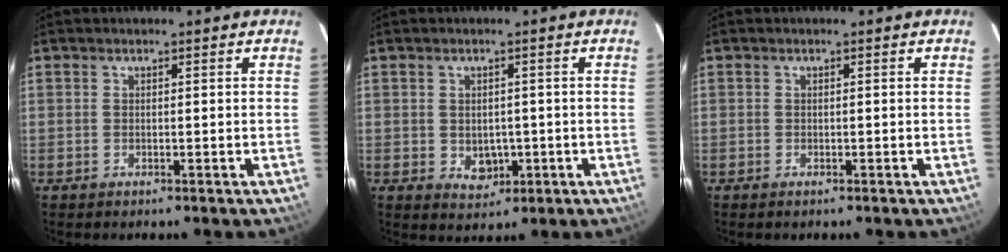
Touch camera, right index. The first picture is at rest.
{"total": 4.1, "force": [-0.7, 3.5, 2.1], "torque": [-0.037, -0.003, 0.002]}
{"total": 0.5, "force": [-0.4, 0.1, 0.3], "torque": [-0.007, 0.000, -0.008]}